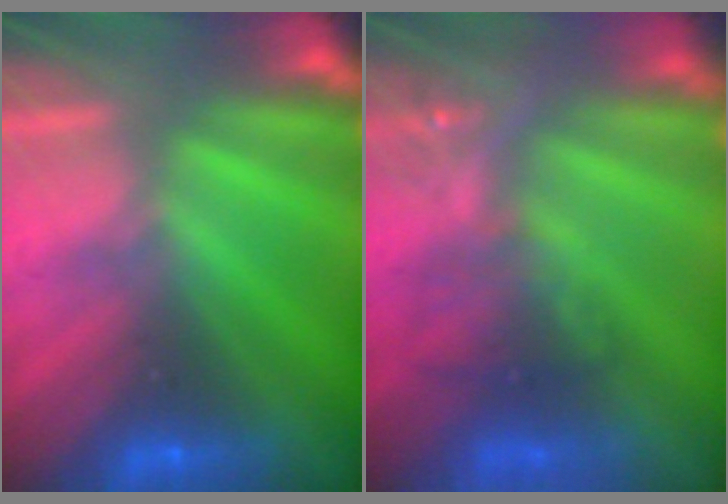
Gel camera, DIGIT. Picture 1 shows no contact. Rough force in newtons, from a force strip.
{"total": 3.9}